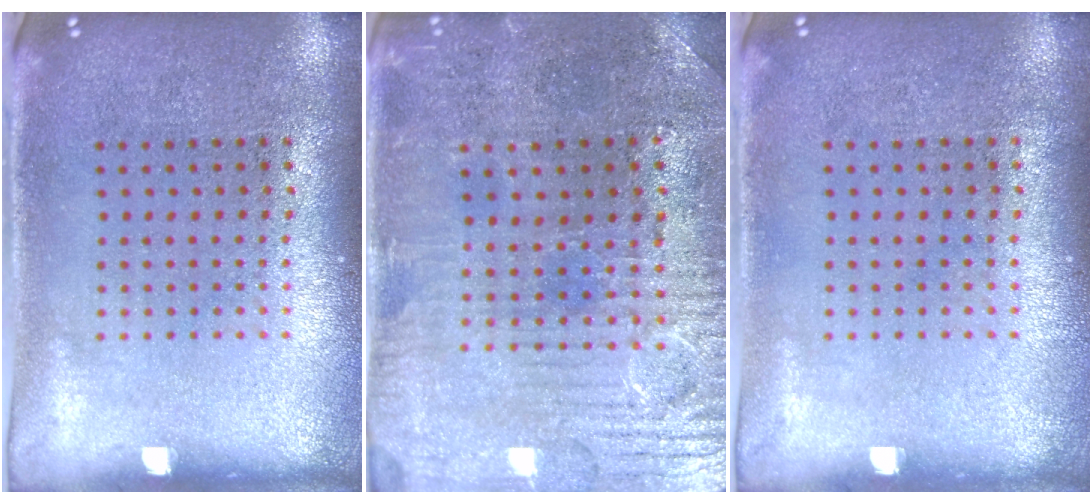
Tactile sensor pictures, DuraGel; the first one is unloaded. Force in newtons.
{"total": 1.7, "press": 1.7, "slide": 0.5}
{"total": 0.0}